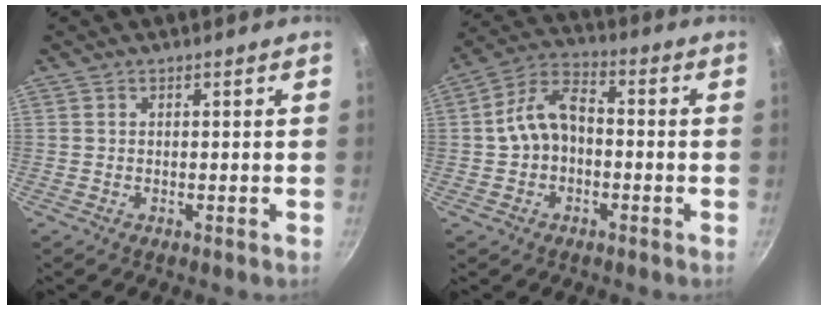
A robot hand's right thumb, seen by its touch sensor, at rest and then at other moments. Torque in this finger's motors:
{"motor_torque": [-0.06, 0.58, 0.06, -0.01, 0.29]}